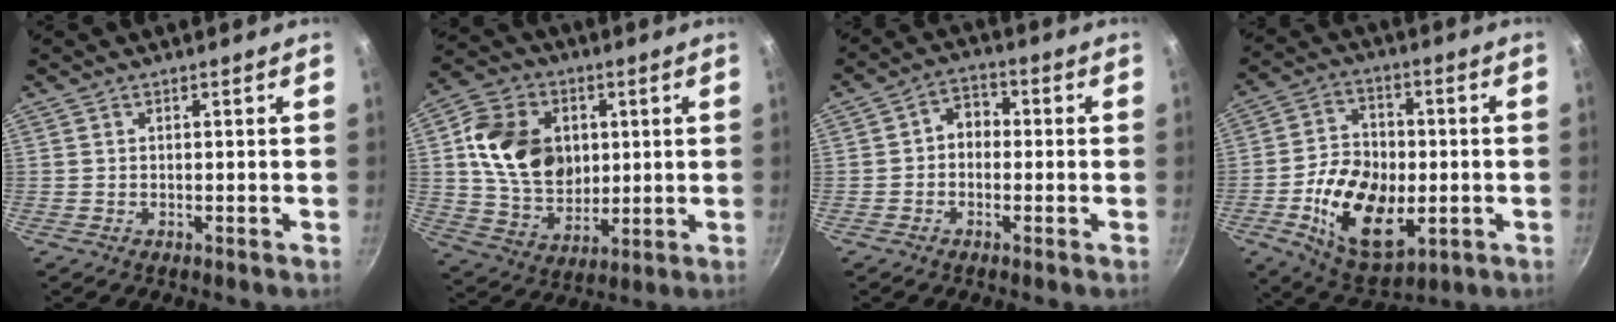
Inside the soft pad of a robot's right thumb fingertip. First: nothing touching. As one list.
[{"total": 17.0, "force": [3.1, 13.0, 10.4], "torque": [-0.158, -0.003, 0.060]}, {"total": 4.8, "force": [-0.4, 3.9, 2.9], "torque": [-0.017, 0.018, -0.020]}, {"total": 17.6, "force": [-3.6, 11.1, 13.1], "torque": [-0.206, 0.009, -0.053]}]